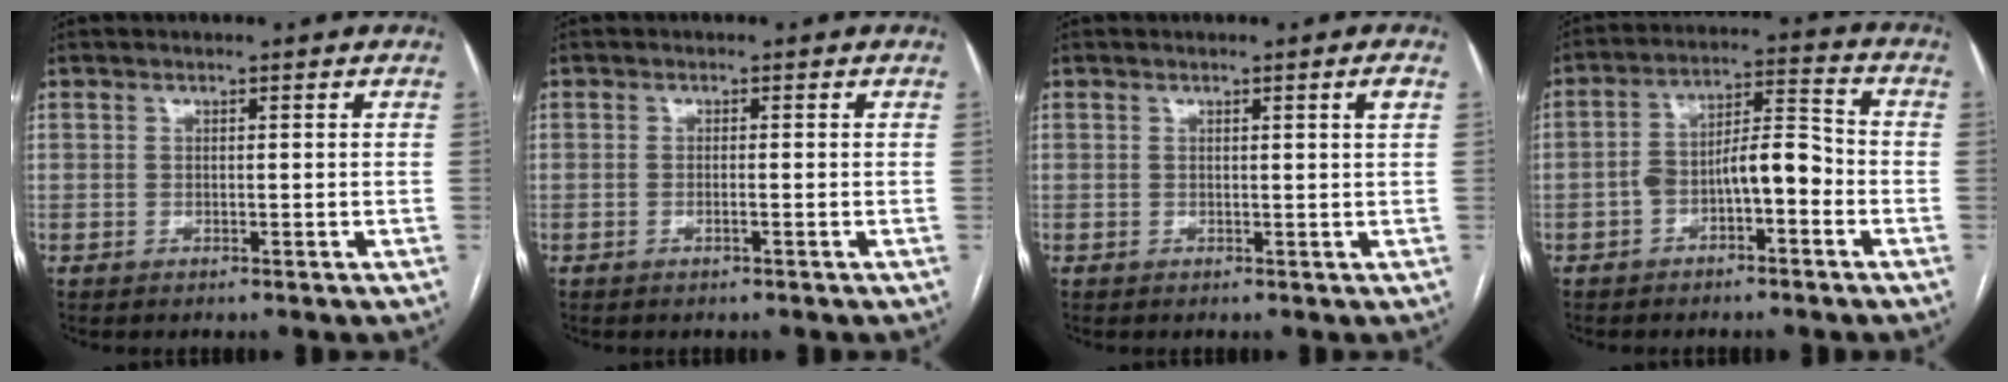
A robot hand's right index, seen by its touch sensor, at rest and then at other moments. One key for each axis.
{"total": 0.8, "fx": -0.3, "fy": -0.1, "fz": 0.7, "tx": -0.015, "ty": 0.000, "tz": -0.005}
{"total": 1.4, "fx": 0.5, "fy": -0.4, "fz": 1.2, "tx": -0.018, "ty": -0.003, "tz": 0.009}
{"total": 8.0, "fx": -2.8, "fy": 2.8, "fz": 6.9, "tx": -0.122, "ty": 0.035, "tz": -0.045}